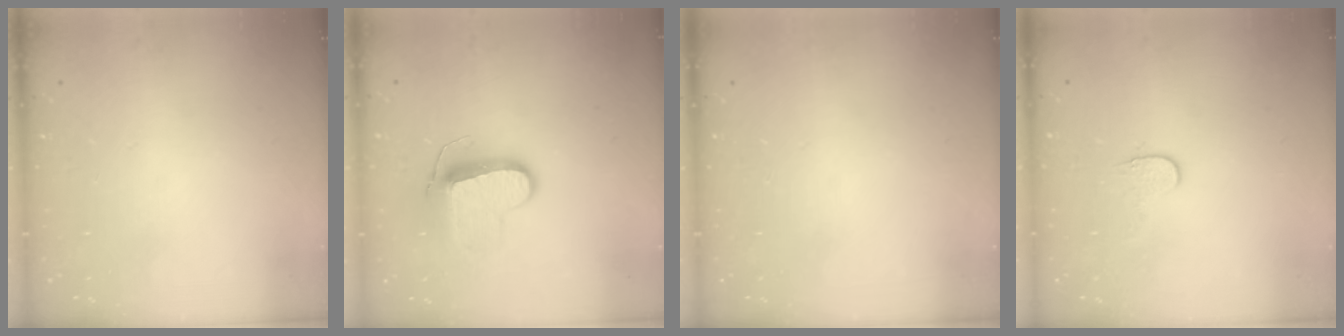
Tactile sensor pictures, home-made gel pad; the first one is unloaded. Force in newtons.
{"total": 10.3, "press": 10.3, "slide": 0.4}
{"total": 0.0}
{"total": 3.5, "press": 3.5, "slide": 0.4}